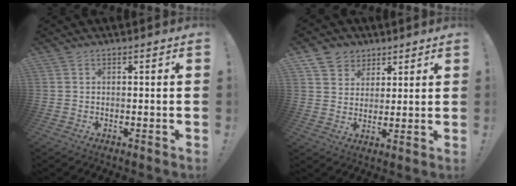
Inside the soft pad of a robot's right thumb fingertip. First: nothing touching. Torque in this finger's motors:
{"motor_torque": [-0.01, 0.02, 0.05, 0.02, 0.00]}